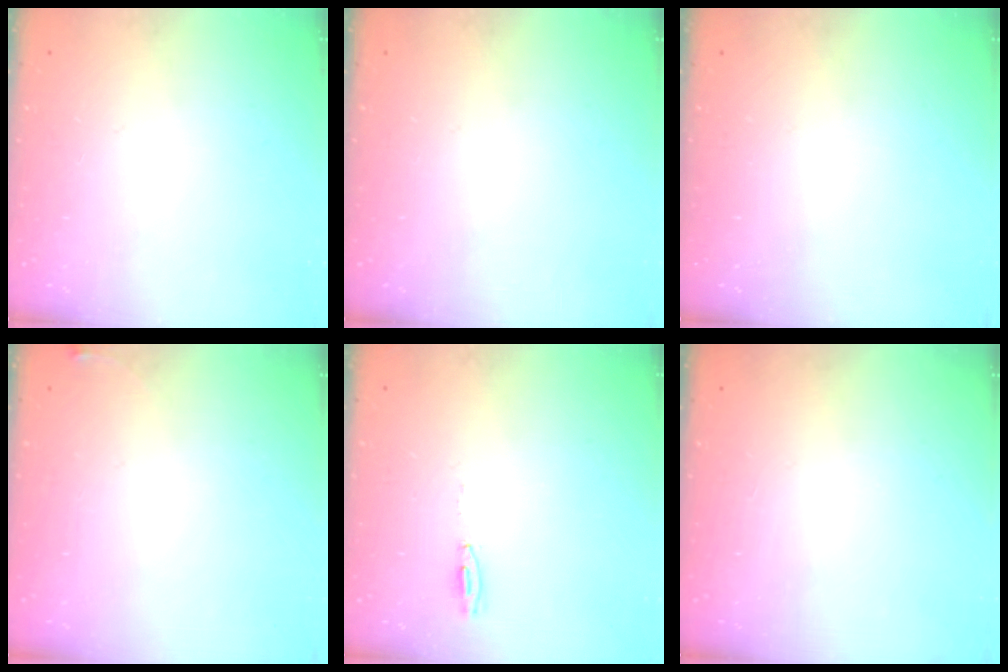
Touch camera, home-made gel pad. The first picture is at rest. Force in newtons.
{"total": 0.0}
{"total": 0.0}
{"total": 3.4, "press": 3.4, "slide": 0.5}
{"total": 16.2, "press": 5.8, "slide": 15.1}
{"total": 0.0}